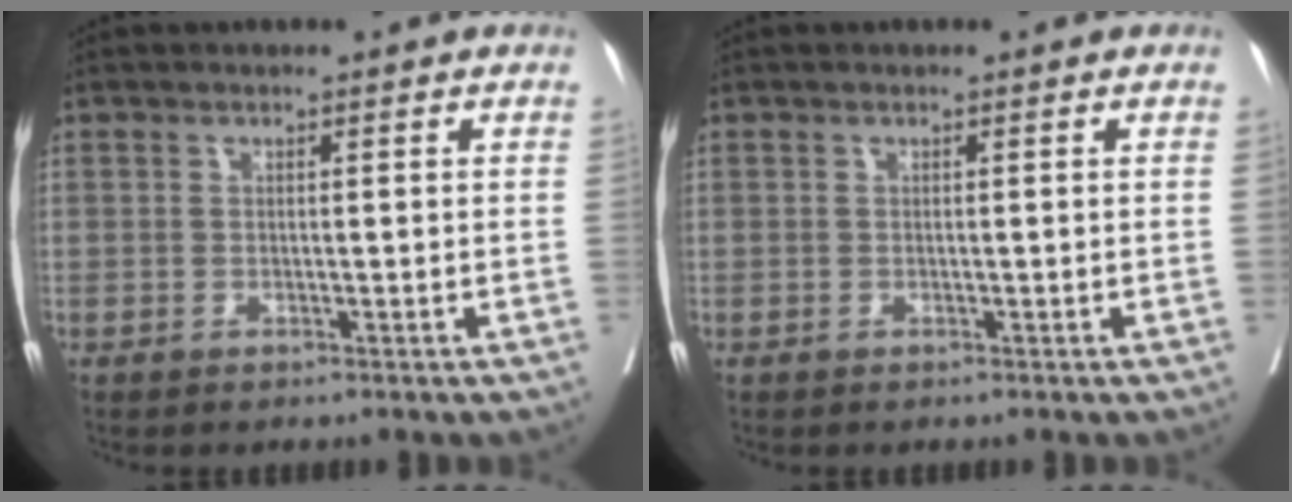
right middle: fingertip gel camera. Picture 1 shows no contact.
{"total": 0.0}